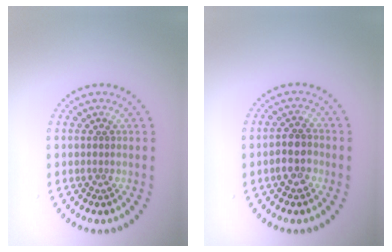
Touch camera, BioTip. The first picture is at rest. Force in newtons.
{"total": 2.5, "press": 2.3, "slide": 0.9}